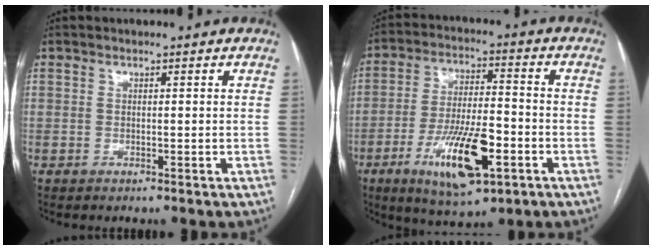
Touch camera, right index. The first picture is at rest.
{"total": 14.0, "force": [-5.7, 3.9, 12.2], "torque": [-0.227, -0.008, -0.089]}